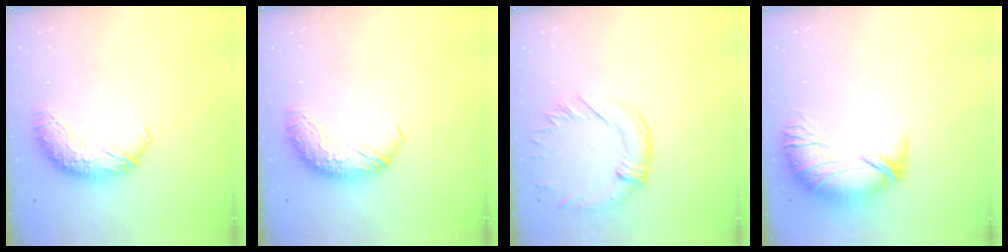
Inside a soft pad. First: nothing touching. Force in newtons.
{"total": 0.0}
{"total": 1.1, "press": 0.2, "slide": 1.1}
{"total": 2.8, "press": 1.7, "slide": 2.3}